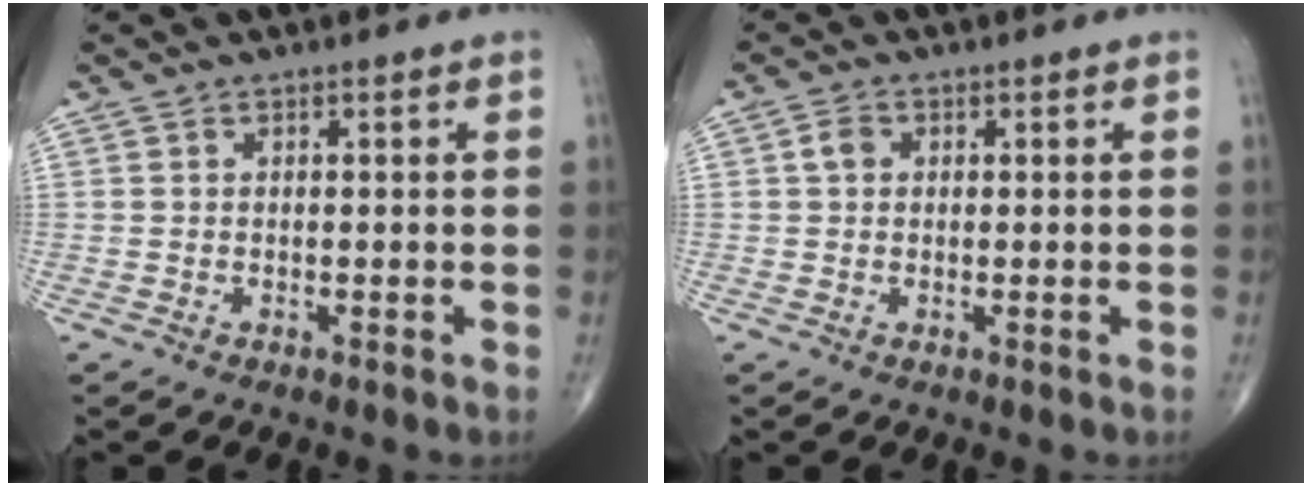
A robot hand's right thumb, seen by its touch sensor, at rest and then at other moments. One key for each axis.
{"total": 2.1, "fx": 0.4, "fy": 1.7, "fz": 1.2, "tx": -0.017, "ty": 0.004, "tz": 0.004}